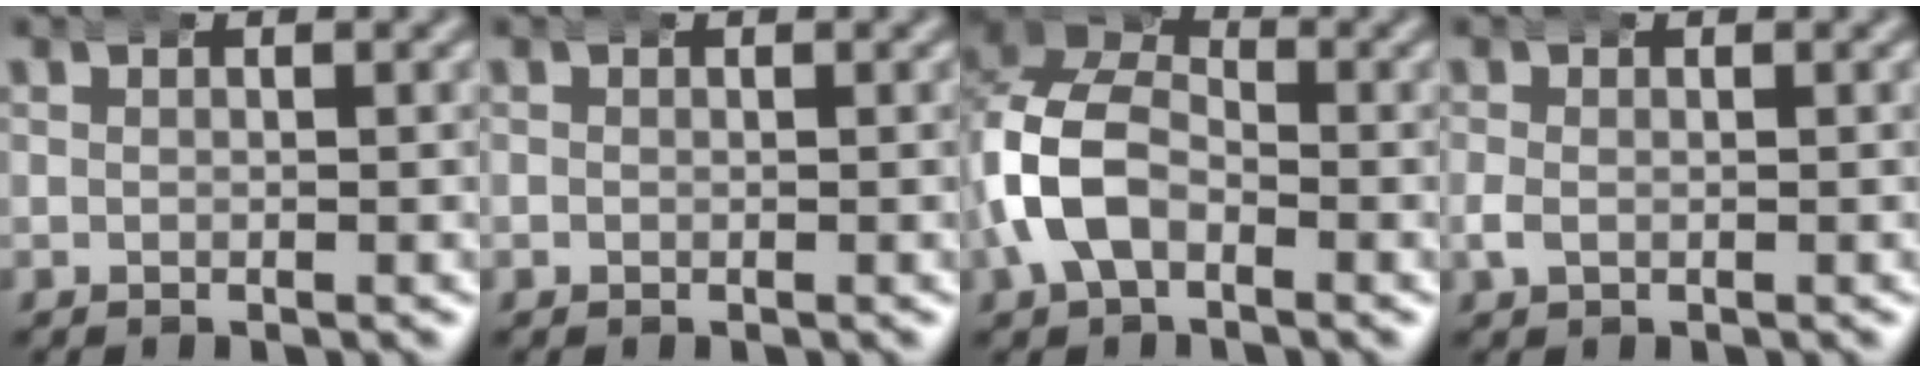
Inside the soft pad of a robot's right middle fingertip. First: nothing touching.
{"total": 0.0}
{"total": 8.6, "force": [-0.3, 7.4, 4.5], "torque": [-0.101, -0.005, -0.020]}
{"total": 1.0, "force": [-0.5, 0.8, 0.5], "torque": [-0.014, 0.002, -0.009]}